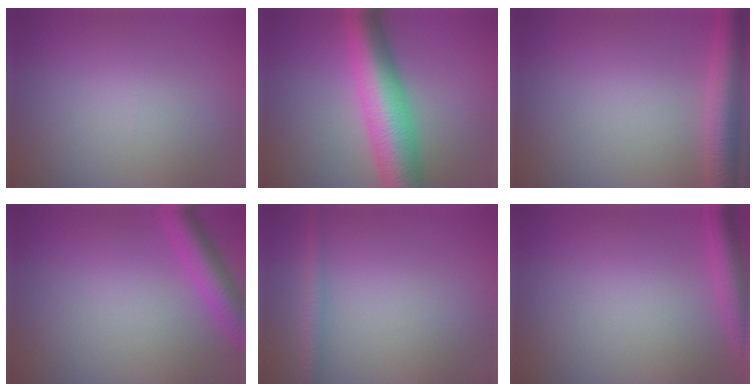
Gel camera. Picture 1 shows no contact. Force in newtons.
{"total": 9.5, "press": 9.5, "slide": 0.2}
{"total": 5.1, "press": 5.1, "slide": 0.2}
{"total": 3.5, "press": 3.5, "slide": 0.2}
{"total": 1.7, "press": 1.7, "slide": 0.1}
{"total": 3.5, "press": 3.5, "slide": 0.2}